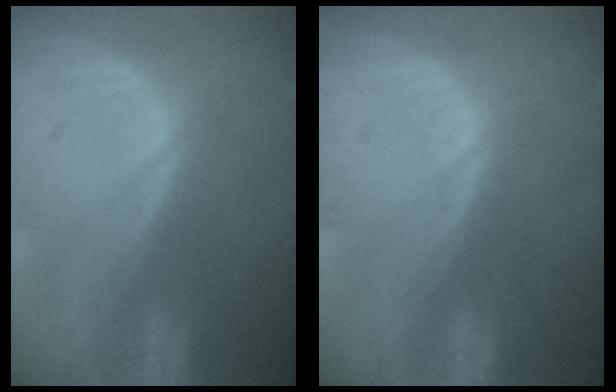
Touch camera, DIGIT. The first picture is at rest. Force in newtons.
{"total": 0.0}